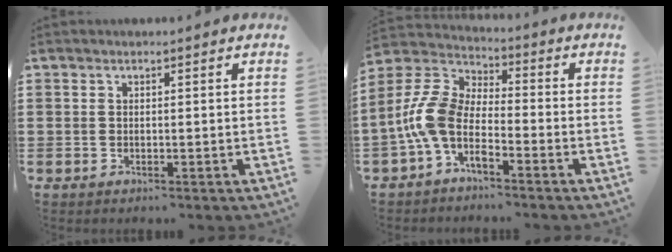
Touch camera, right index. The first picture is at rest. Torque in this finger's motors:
{"motor_torque": [1.10, 1.04, 0.62, 0.21]}